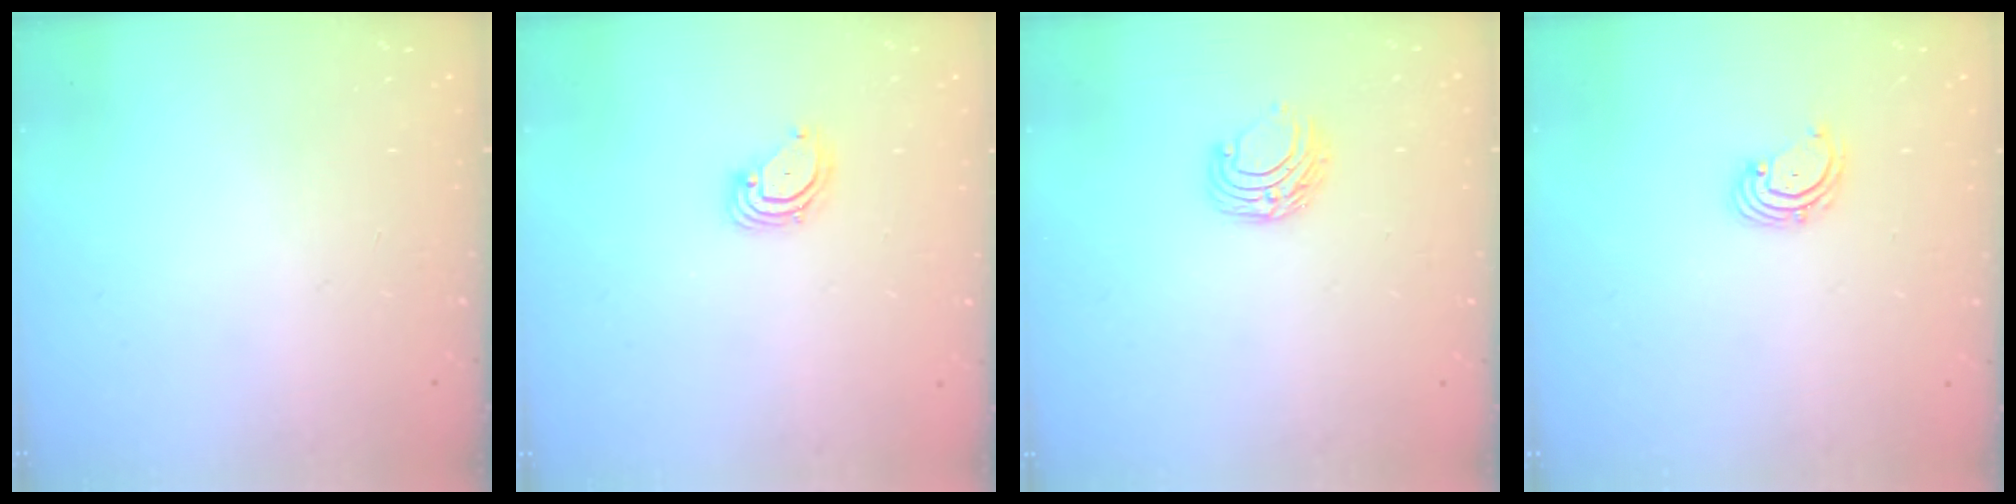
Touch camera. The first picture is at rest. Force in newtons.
{"total": 3.6, "press": 3.6, "slide": 0.3}
{"total": 6.7, "press": 6.7, "slide": 0.7}
{"total": 2.6, "press": 2.5, "slide": 0.6}